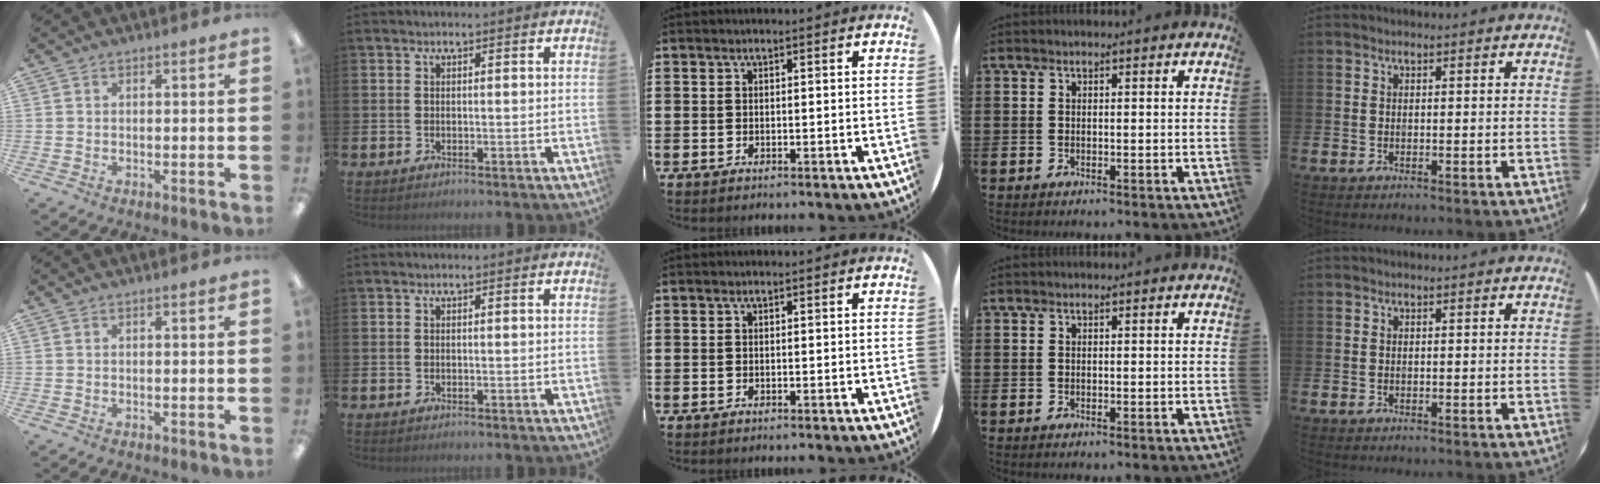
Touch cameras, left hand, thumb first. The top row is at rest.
{}